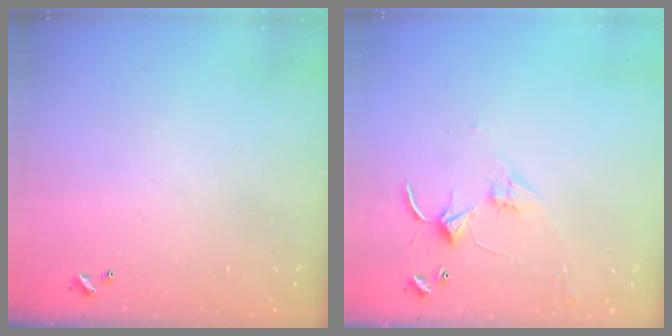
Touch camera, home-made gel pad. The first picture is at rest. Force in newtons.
{"total": 2.8, "press": 2.8, "slide": 0.4}